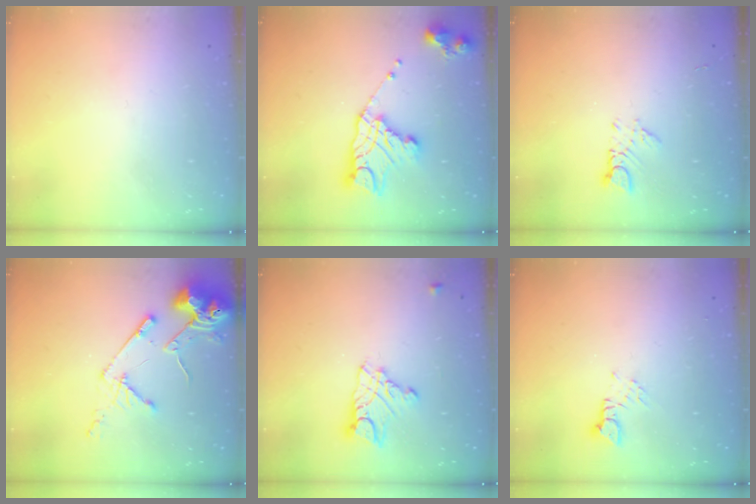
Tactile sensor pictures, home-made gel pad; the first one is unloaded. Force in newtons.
{"total": 15.7, "press": 15.6, "slide": 1.3}
{"total": 2.7, "press": 2.6, "slide": 0.3}
{"total": 13.9, "press": 13.7, "slide": 1.8}
{"total": 10.1, "press": 10.0, "slide": 0.8}
{"total": 2.3, "press": 2.3, "slide": 0.2}